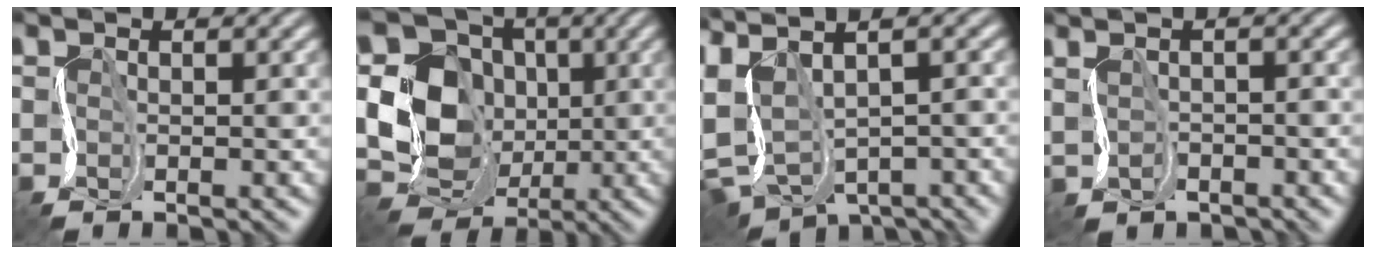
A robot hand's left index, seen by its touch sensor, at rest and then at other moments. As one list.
[{"total": 11.2, "force": [0.2, 10.0, 5.0], "torque": [-0.125, -0.005, -0.014]}, {"total": 5.5, "force": [-1.3, 2.1, 4.9], "torque": [-0.113, -0.004, 0.010]}, {"total": 1.0, "force": [-0.7, -0.7, -0.4], "torque": [-0.005, -0.013, -0.002]}]